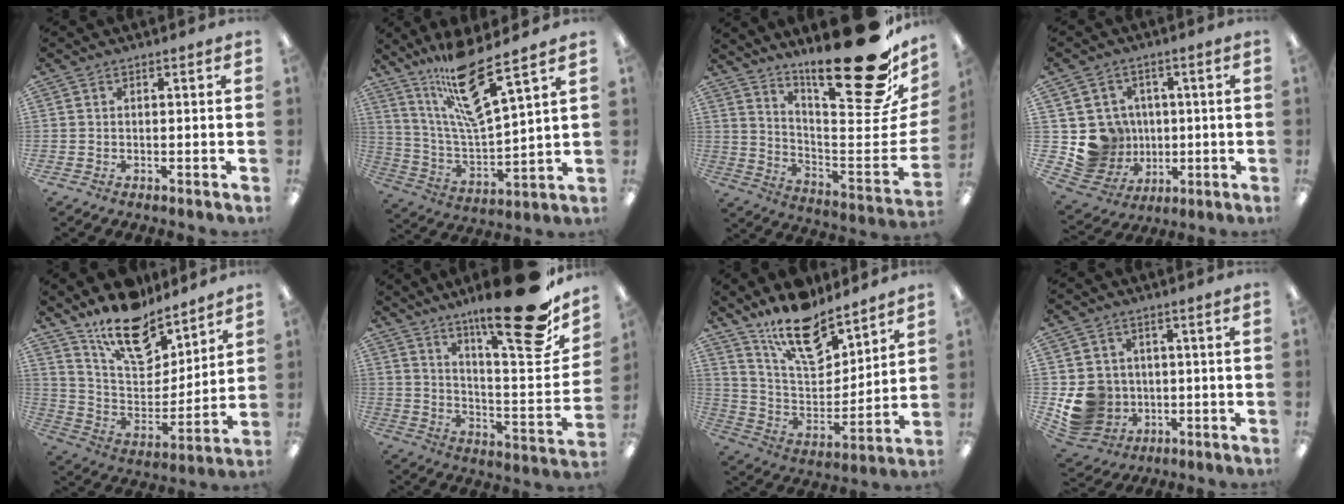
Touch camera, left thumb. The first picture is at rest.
{"total": 17.5, "force": [12.8, 2.9, 11.6], "torque": [-0.218, -0.069, 0.210]}
{"total": 28.3, "force": [19.4, 7.2, 19.3], "torque": [-0.269, -0.138, 0.315]}
{"total": 11.0, "force": [0.3, 10.8, 2.0], "torque": [-0.065, -0.002, 0.024]}
{"total": 17.1, "force": [13.4, 7.7, 7.2], "torque": [-0.134, -0.092, 0.242]}
{"total": 23.2, "force": [17.0, 5.0, 14.9], "torque": [-0.208, -0.130, 0.267]}
{"total": 17.3, "force": [13.2, 7.2, 8.5], "torque": [-0.153, -0.082, 0.234]}
{"total": 9.9, "force": [-0.9, 9.4, 3.1], "torque": [-0.088, 0.009, -0.004]}